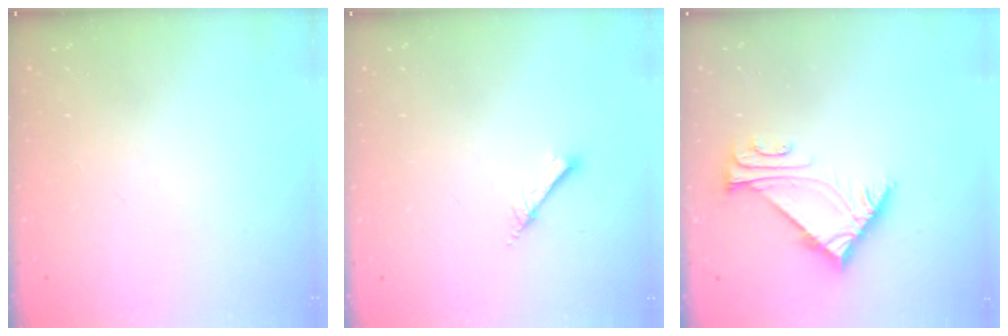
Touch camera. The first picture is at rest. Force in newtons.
{"total": 2.2, "press": 2.2, "slide": 0.3}
{"total": 5.4, "press": 5.3, "slide": 1.0}